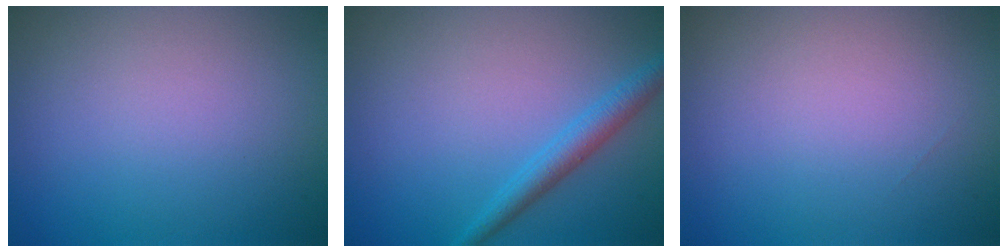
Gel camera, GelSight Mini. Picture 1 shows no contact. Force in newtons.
{"total": 2.2, "press": 2.2, "slide": 0.1}
{"total": 0.0}